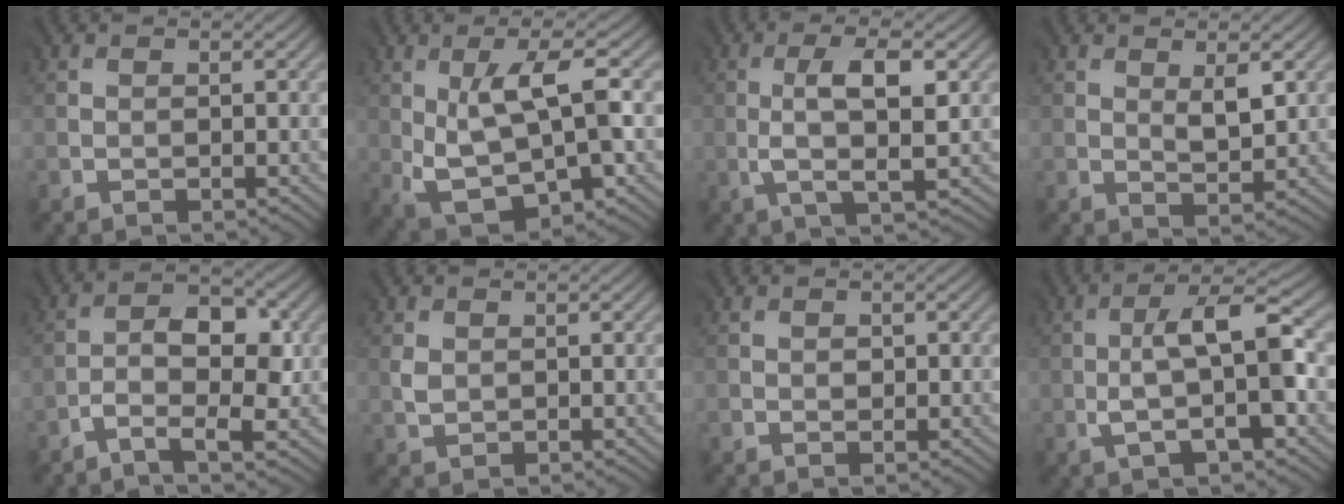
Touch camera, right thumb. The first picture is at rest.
{"total": 9.6, "force": [0.3, 3.8, 8.8], "torque": [-0.176, -0.006, 0.013]}
{"total": 5.6, "force": [0.6, 1.4, 5.4], "torque": [-0.102, 0.003, 0.011]}
{"total": 3.1, "force": [1.3, 1.2, 2.5], "torque": [-0.049, -0.008, 0.030]}
{"total": 4.9, "force": [-1.5, 1.9, 4.2], "torque": [-0.072, 0.011, -0.033]}
{"total": 1.1, "force": [0.4, 1.0, 0.2], "torque": [-0.008, -0.002, 0.010]}
{"total": 0.8, "force": [0.1, 0.6, 0.5], "torque": [-0.005, -0.001, 0.003]}
{"total": 7.8, "force": [-0.6, 2.2, 7.5], "torque": [-0.136, 0.017, -0.015]}